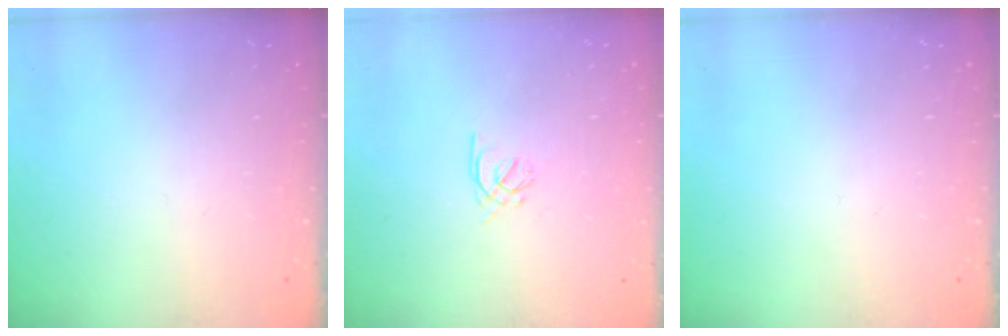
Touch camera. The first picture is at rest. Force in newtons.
{"total": 1.2, "press": 1.0, "slide": 0.5}
{"total": 0.0}